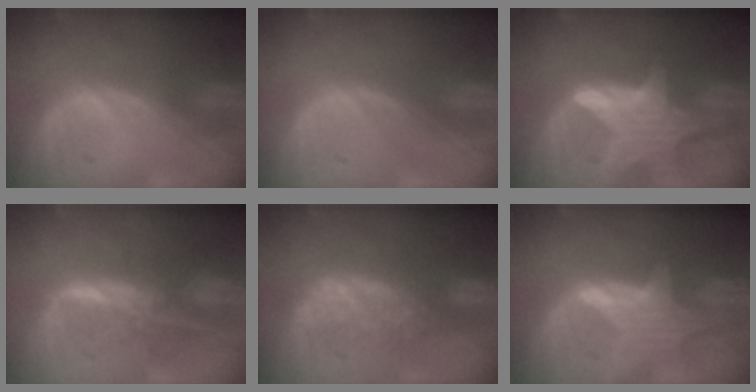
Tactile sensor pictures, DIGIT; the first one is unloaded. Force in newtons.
{"total": 0.0}
{"total": 9.1, "press": 9.1, "slide": 0.8}
{"total": 8.0, "press": 6.7, "slide": 4.3}
{"total": 7.8, "press": 7.6, "slide": 2.0}
{"total": 6.9, "press": 6.4, "slide": 2.6}